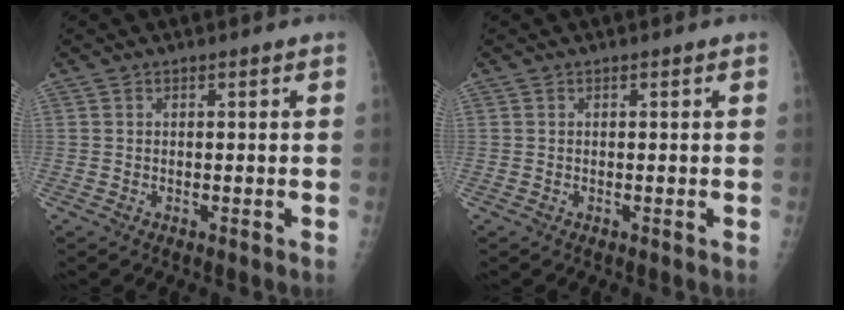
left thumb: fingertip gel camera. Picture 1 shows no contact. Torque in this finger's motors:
{"motor_torque": [0.00, 0.00, -0.05, -0.05, 0.00]}